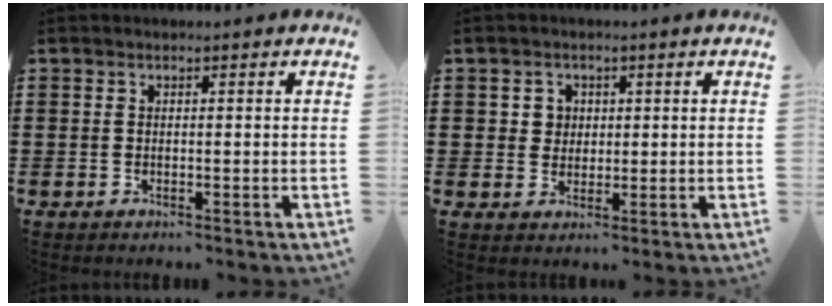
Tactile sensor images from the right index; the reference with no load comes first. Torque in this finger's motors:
{"motor_torque": [0.06, -0.05, 0.01, 0.02]}